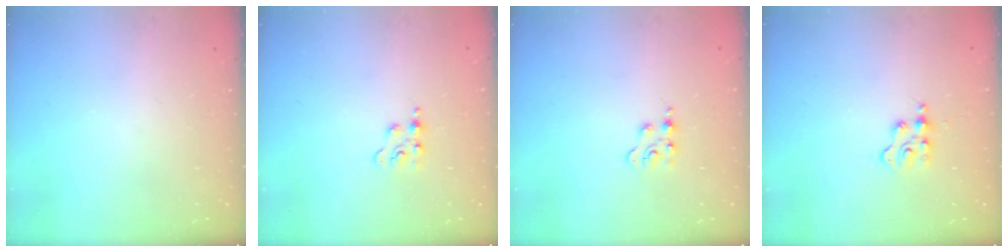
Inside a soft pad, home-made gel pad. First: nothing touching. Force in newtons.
{"total": 3.6, "press": 3.6, "slide": 0.5}
{"total": 3.5, "press": 3.5, "slide": 0.6}
{"total": 2.3, "press": 2.3, "slide": 0.3}